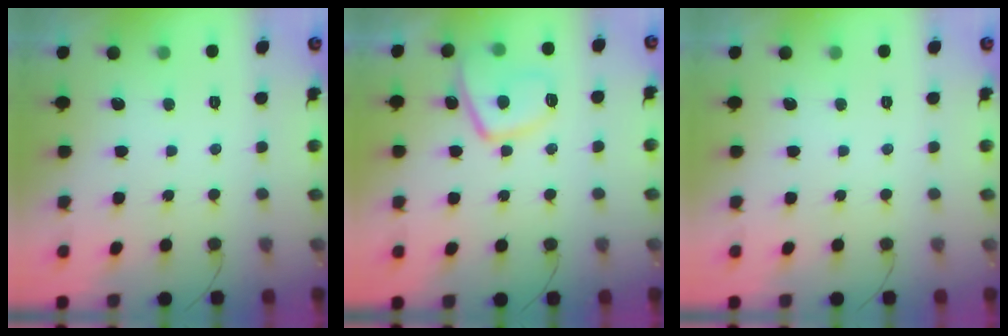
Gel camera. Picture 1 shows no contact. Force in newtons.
{"total": 10.4, "press": 10.3, "slide": 1.1}
{"total": 0.0}